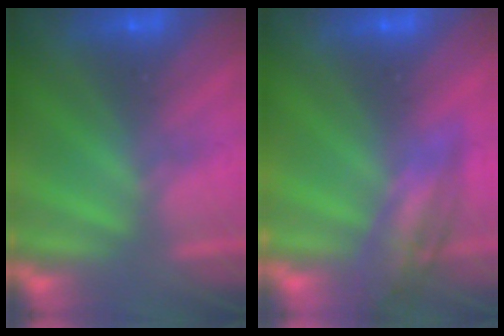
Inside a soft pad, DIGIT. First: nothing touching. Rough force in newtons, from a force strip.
{"total": 2.3}